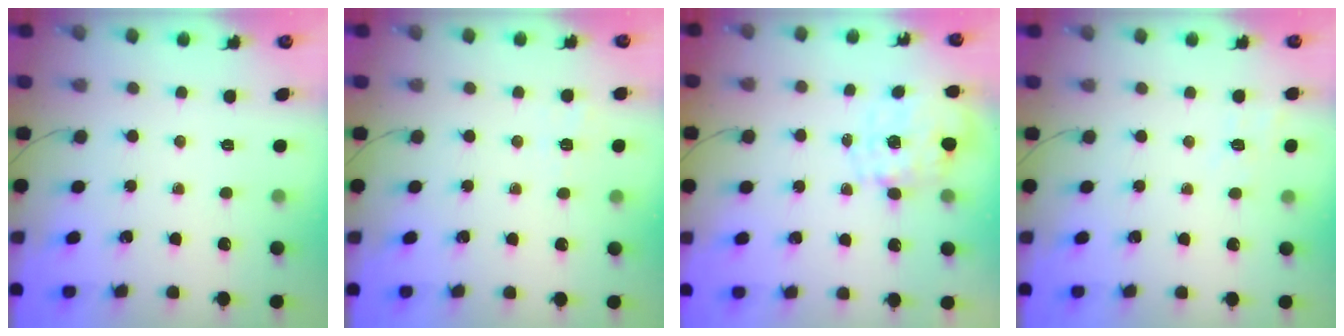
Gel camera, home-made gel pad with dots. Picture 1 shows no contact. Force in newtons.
{"total": 2.7, "press": 2.3, "slide": 1.5}
{"total": 1.3, "press": 1.2, "slide": 0.5}
{"total": 8.3, "press": 8.1, "slide": 2.1}